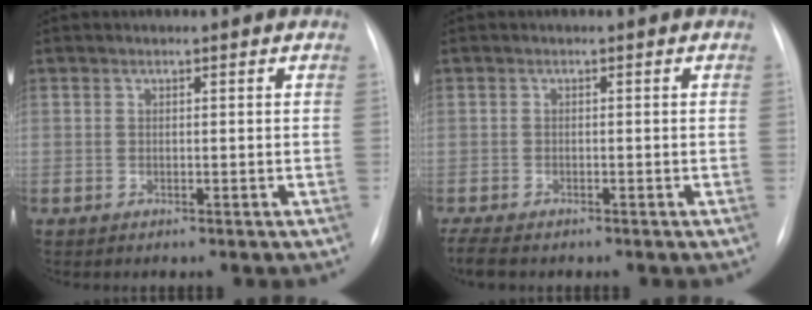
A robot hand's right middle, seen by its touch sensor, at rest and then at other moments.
{"total": 3.9, "force": [-3.1, 1.2, 1.9], "torque": [-0.043, -0.012, -0.049]}